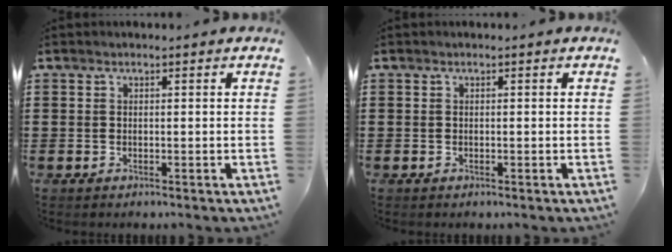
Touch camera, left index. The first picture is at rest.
{"total": 0.0}